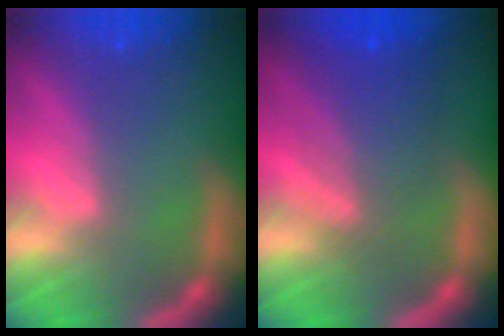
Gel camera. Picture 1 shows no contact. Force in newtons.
{"total": 5.5}